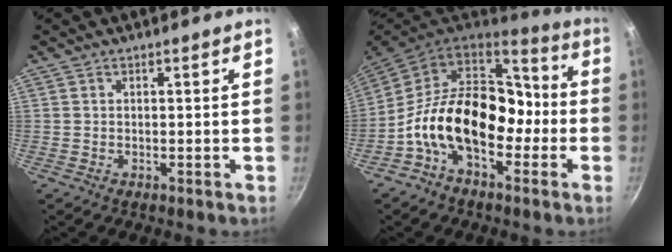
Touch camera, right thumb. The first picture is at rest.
{"total": 19.8, "force": [-4.3, 12.8, 14.5], "torque": [-0.201, 0.060, -0.089]}